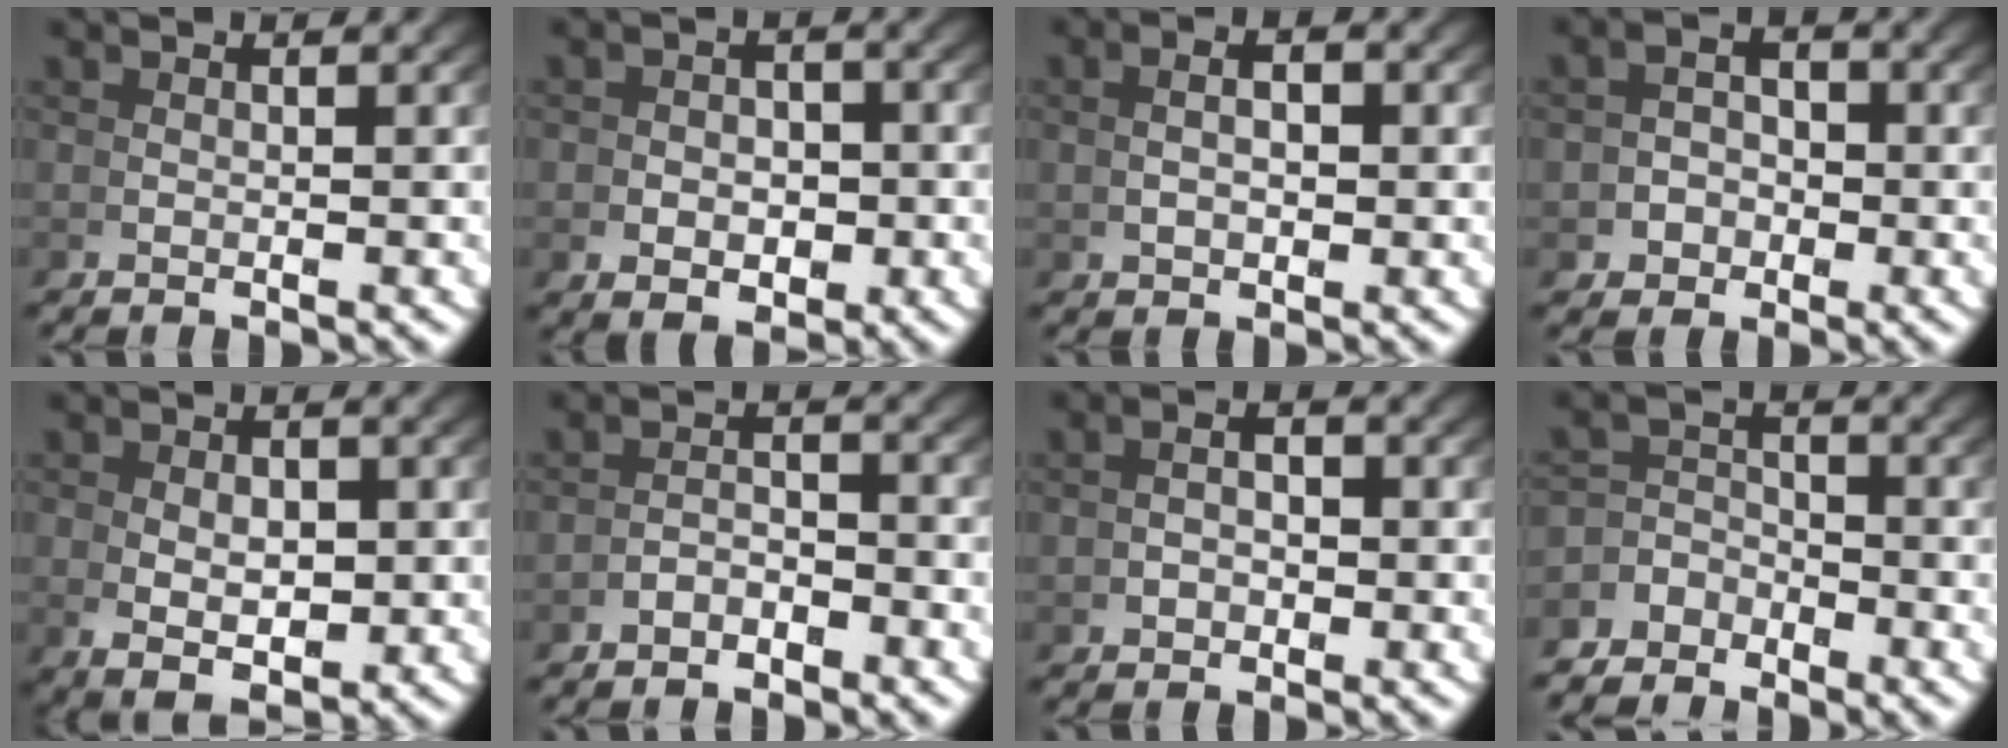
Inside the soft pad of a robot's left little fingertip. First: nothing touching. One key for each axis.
{"total": 2.7, "fx": -0.9, "fy": 1.8, "fz": 1.8, "tx": -0.007, "ty": -0.006, "tz": -0.013}
{"total": 2.1, "fx": 0.5, "fy": 0.9, "fz": 1.9, "tx": -0.019, "ty": 0.006, "tz": 0.010}
{"total": 3.3, "fx": -1.1, "fy": 2.8, "fz": 1.4, "tx": -0.017, "ty": -0.011, "tz": -0.020}
{"total": 4.8, "fx": -1.0, "fy": 2.7, "fz": 3.8, "tx": -0.068, "ty": -0.030, "tz": 0.004}
{"total": 2.0, "fx": -1.9, "fy": 0.4, "fz": 0.6, "tx": 0.006, "ty": 0.000, "tz": -0.036}
{"total": 1.5, "fx": -0.2, "fy": 0.9, "fz": 1.2, "tx": -0.011, "ty": 0.001, "tz": -0.006}
{"total": 3.3, "fx": -2.0, "fy": 2.4, "fz": 0.9, "tx": -0.006, "ty": -0.008, "tz": -0.037}